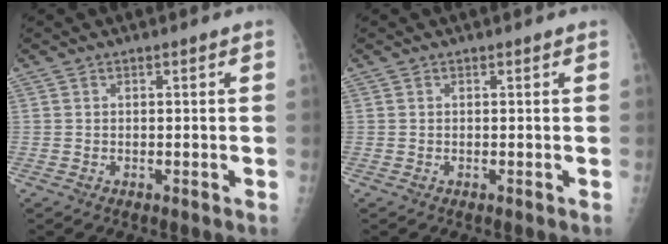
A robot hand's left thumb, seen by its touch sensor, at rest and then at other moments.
{"total": 0.0}